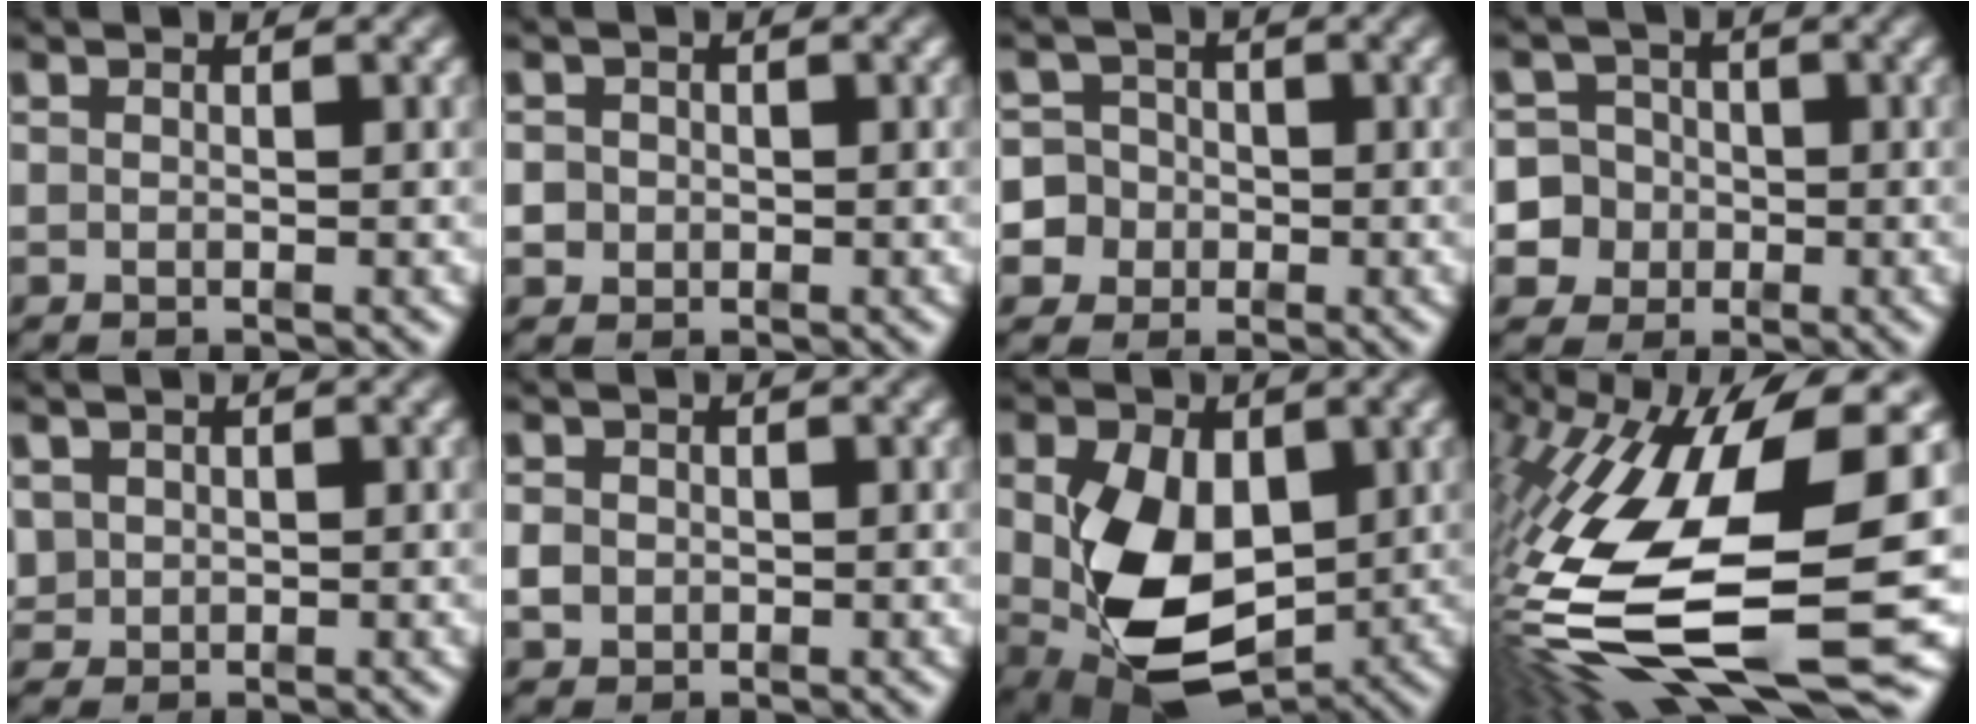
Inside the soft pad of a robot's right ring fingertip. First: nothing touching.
{"total": 2.9, "force": [-0.5, 2.8, 0.7], "torque": [-0.027, -0.011, -0.007]}
{"total": 10.1, "force": [-2.4, 9.5, 2.6], "torque": [-0.086, -0.045, -0.040]}
{"total": 11.3, "force": [-2.7, 10.6, 2.9], "torque": [-0.093, -0.050, -0.045]}
{"total": 3.4, "force": [0.3, 3.2, 1.1], "torque": [-0.047, -0.017, 0.016]}
{"total": 1.5, "force": [-0.3, 1.4, 0.7], "torque": [-0.019, -0.008, 0.001]}
{"total": 11.1, "force": [-1.6, 7.3, 8.1], "torque": [-0.173, -0.056, -0.002]}
{"total": 17.8, "force": [-2.7, 8.2, 15.5], "torque": [-0.287, -0.040, -0.015]}